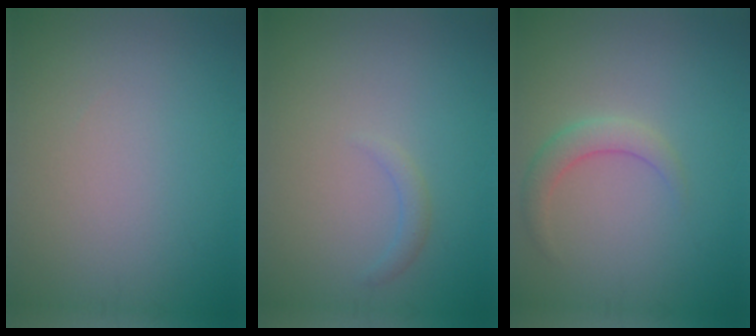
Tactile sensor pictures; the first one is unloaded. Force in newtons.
{"total": 1.0, "press": 1.0, "slide": 0.2}
{"total": 2.2, "press": 2.2, "slide": 0.2}